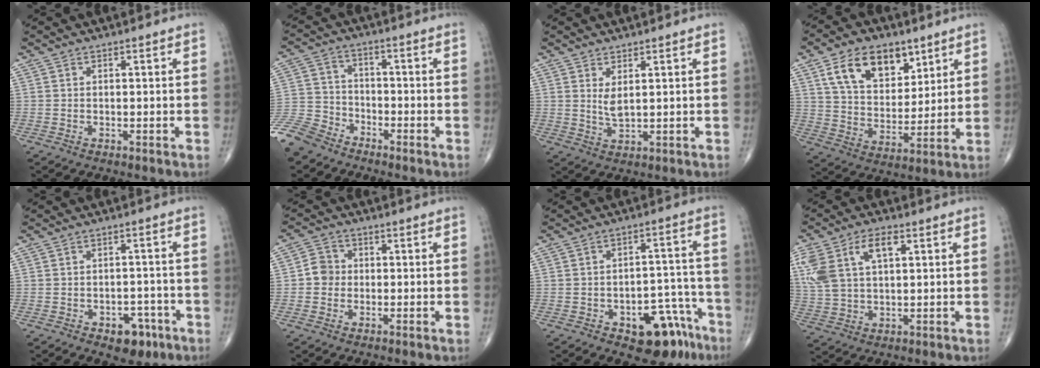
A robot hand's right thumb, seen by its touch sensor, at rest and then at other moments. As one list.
[{"total": 9.7, "force": [-7.9, 5.2, 2.4], "torque": [-0.053, 0.027, -0.161]}, {"total": 3.0, "force": [1.1, 1.0, 2.6], "torque": [-0.050, -0.017, 0.027]}, {"total": 14.4, "force": [7.5, 8.9, 8.5], "torque": [-0.111, -0.035, 0.140]}, {"total": 6.1, "force": [-3.3, 3.9, 3.4], "torque": [-0.018, 0.025, -0.040]}, {"total": 4.0, "force": [-0.4, 3.7, 1.5], "torque": [-0.007, 0.008, -0.015]}, {"total": 11.9, "force": [-6.9, 6.3, 7.4], "torque": [-0.053, 0.061, -0.088]}, {"total": 12.1, "force": [4.3, 6.5, 9.2], "torque": [-0.200, 0.014, 0.089]}]